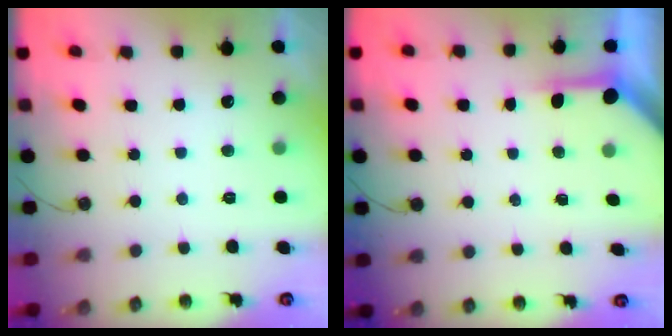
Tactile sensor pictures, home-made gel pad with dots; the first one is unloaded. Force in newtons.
{"total": 3.8, "press": 3.8, "slide": 0.3}